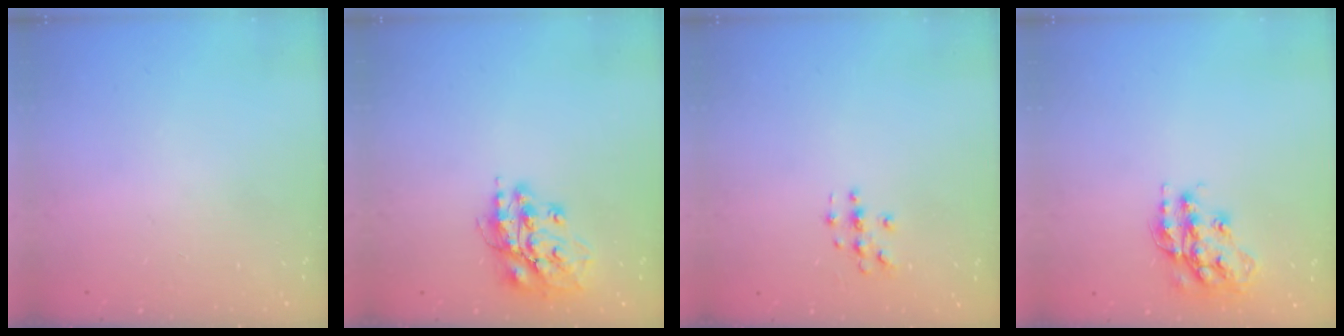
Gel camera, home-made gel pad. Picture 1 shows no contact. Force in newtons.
{"total": 13.9, "press": 13.7, "slide": 2.0}
{"total": 3.4, "press": 3.4, "slide": 0.2}
{"total": 14.6, "press": 14.5, "slide": 0.7}